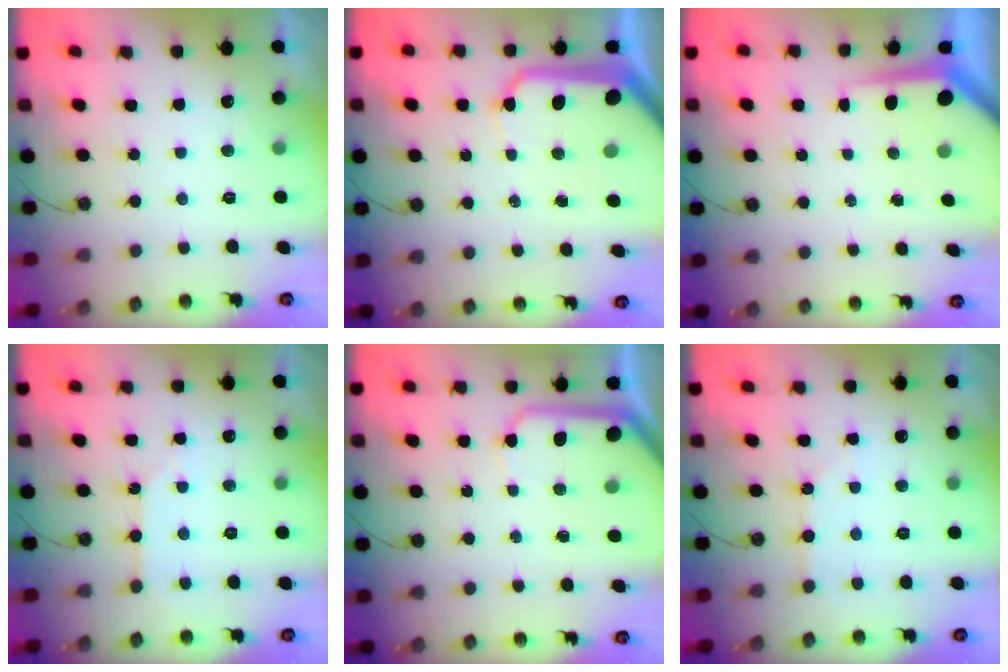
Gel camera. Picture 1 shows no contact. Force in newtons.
{"total": 17.9, "press": 17.8, "slide": 2.6}
{"total": 5.7, "press": 5.7, "slide": 0.5}
{"total": 2.1, "press": 2.1, "slide": 0.3}
{"total": 9.7, "press": 9.6, "slide": 1.3}
{"total": 2.7, "press": 2.7, "slide": 0.4}